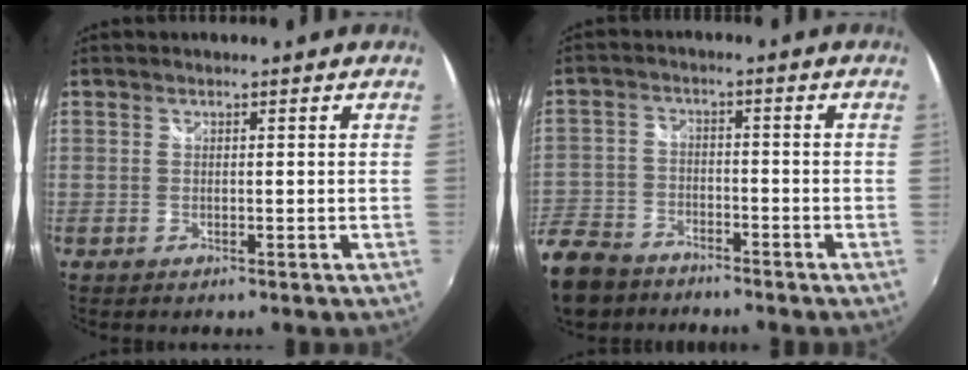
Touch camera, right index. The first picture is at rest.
{"total": 14.1, "force": [-9.7, 8.8, 5.3], "torque": [-0.162, -0.006, -0.180]}